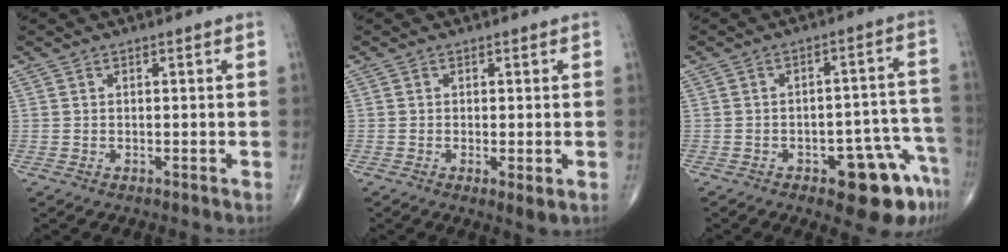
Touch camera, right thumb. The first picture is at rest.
{"total": 2.5, "force": [-0.6, 0.4, 2.4], "torque": [-0.044, -0.011, -0.011]}
{"total": 12.0, "force": [-6.4, 4.5, 9.1], "torque": [-0.074, 0.048, -0.075]}